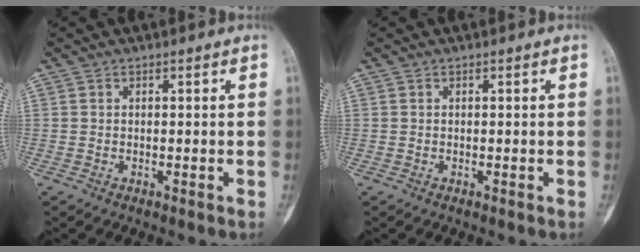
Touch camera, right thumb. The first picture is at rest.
{"total": 0.0}